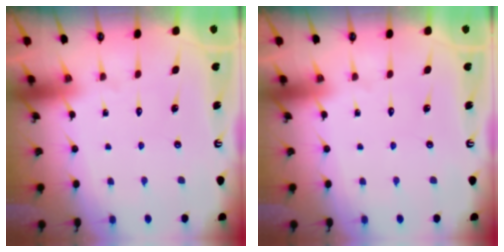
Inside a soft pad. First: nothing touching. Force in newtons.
{"total": 0.0}